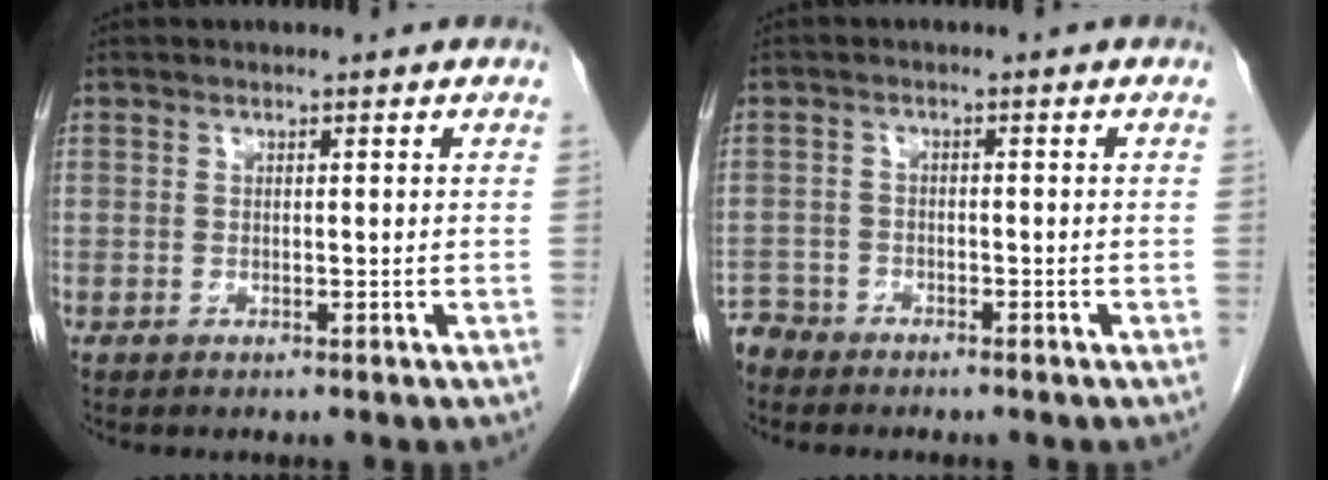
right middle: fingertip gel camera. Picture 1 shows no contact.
{"total": 2.9, "force": [-2.7, 1.0, -0.6], "torque": [0.013, -0.002, -0.054]}